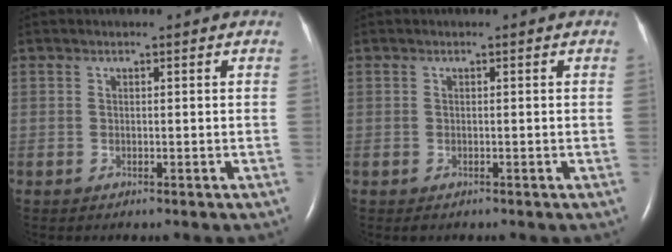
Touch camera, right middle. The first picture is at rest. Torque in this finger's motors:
{"motor_torque": [0.16, -0.09, 0.06, 0.02]}